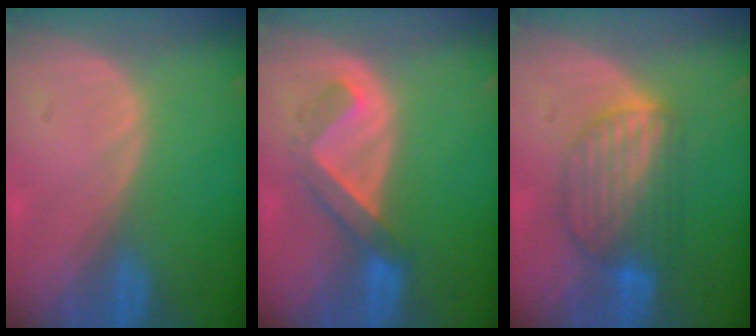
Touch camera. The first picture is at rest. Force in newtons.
{"total": 5.1, "press": 4.7, "slide": 2.0}
{"total": 7.4, "press": 7.2, "slide": 1.7}